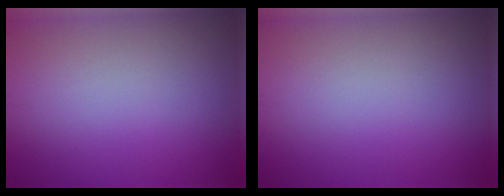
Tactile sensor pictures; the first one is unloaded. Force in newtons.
{"total": 0.0}